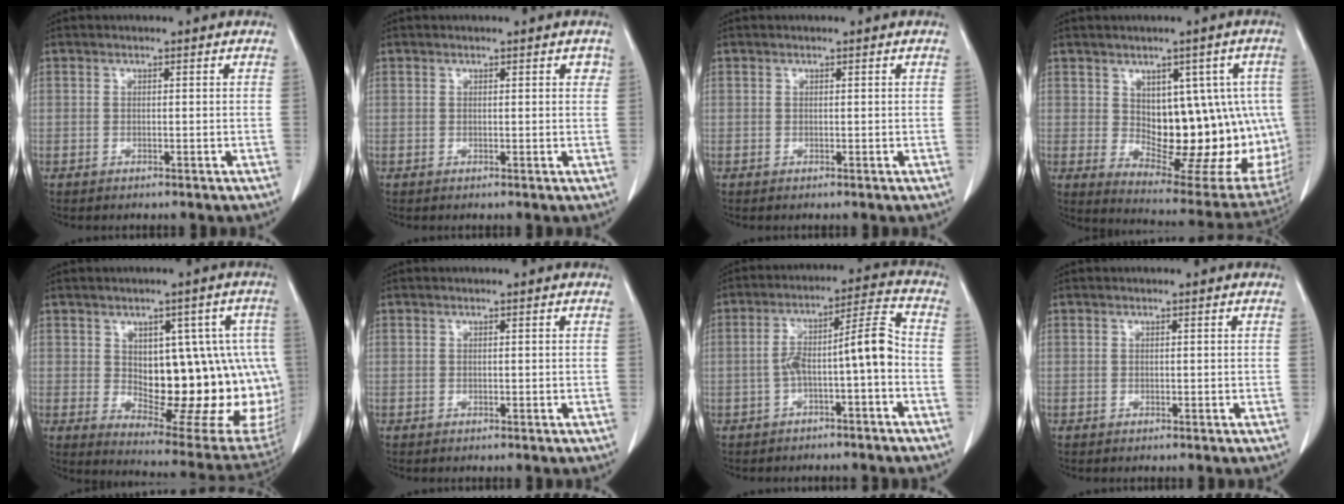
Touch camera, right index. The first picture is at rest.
{"total": 1.2, "force": [0.6, 0.6, 0.8], "torque": [0.000, 0.002, 0.004]}
{"total": 0.0}
{"total": 18.0, "force": [0.5, 8.9, 15.7], "torque": [-0.167, 0.009, 0.035]}
{"total": 19.0, "force": [-0.2, 8.8, 16.9], "torque": [-0.162, 0.016, 0.026]}
{"total": 0.0}
{"total": 8.6, "force": [-2.3, 0.7, 8.2], "torque": [-0.138, 0.040, -0.036]}
{"total": 0.0}